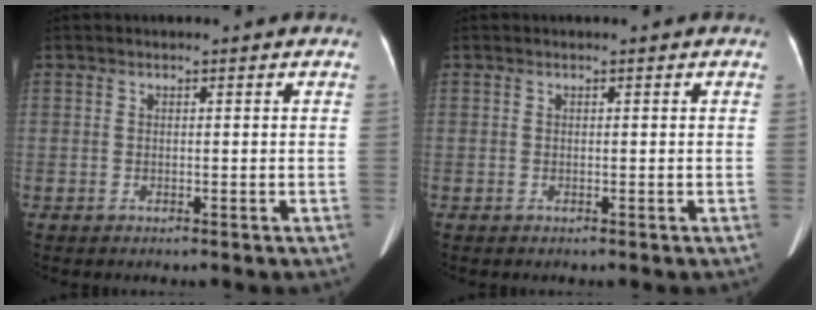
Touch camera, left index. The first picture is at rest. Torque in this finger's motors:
{"motor_torque": [0.03, 0.04, 0.00, 0.00]}